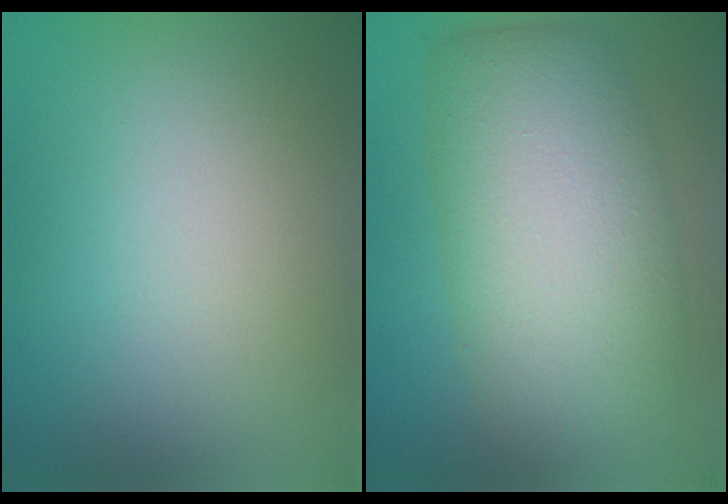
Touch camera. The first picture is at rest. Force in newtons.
{"total": 10.6, "press": 10.6, "slide": 0.3}